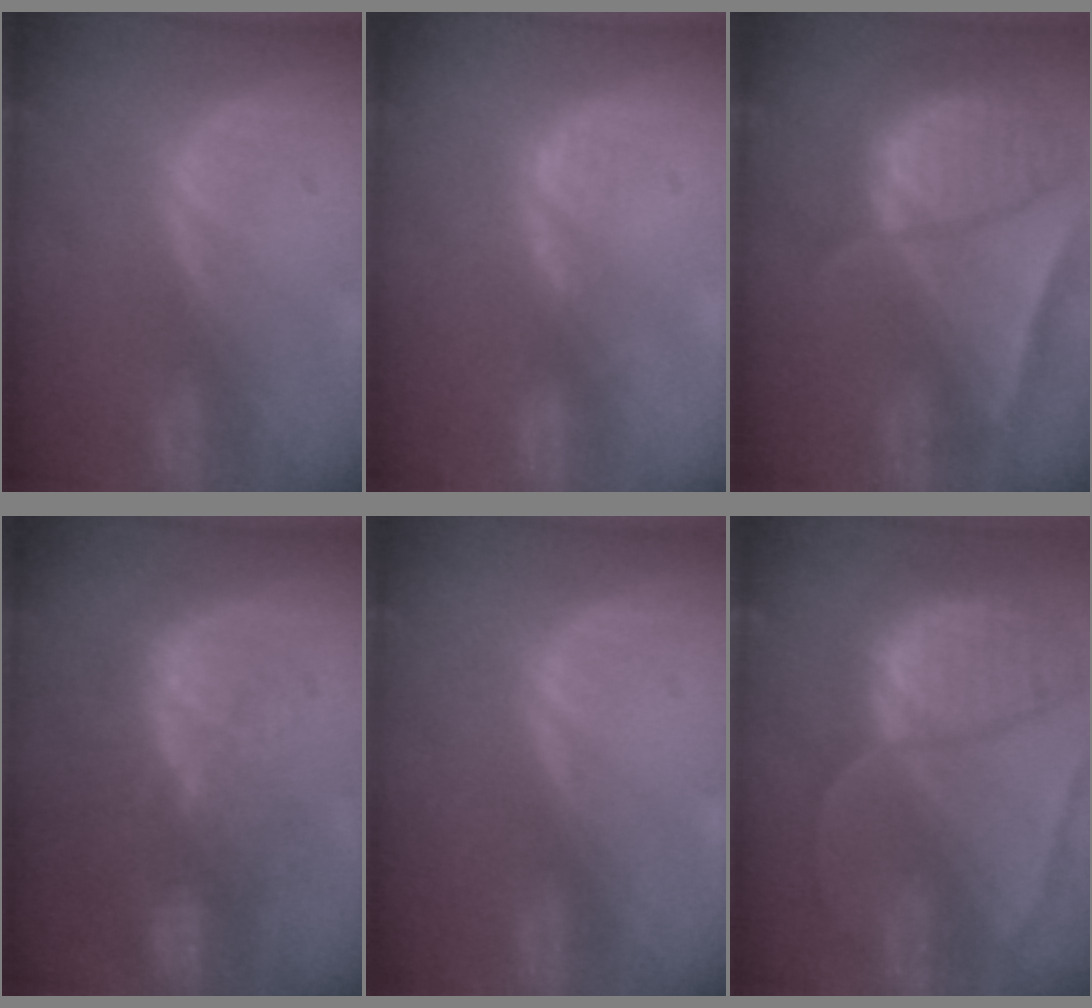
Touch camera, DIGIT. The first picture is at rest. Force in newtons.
{"total": 2.3, "press": 1.8, "slide": 1.5}
{"total": 10.1, "press": 8.4, "slide": 5.5}
{"total": 11.4, "press": 10.0, "slide": 5.5}
{"total": 0.0}
{"total": 10.8, "press": 9.0, "slide": 6.0}